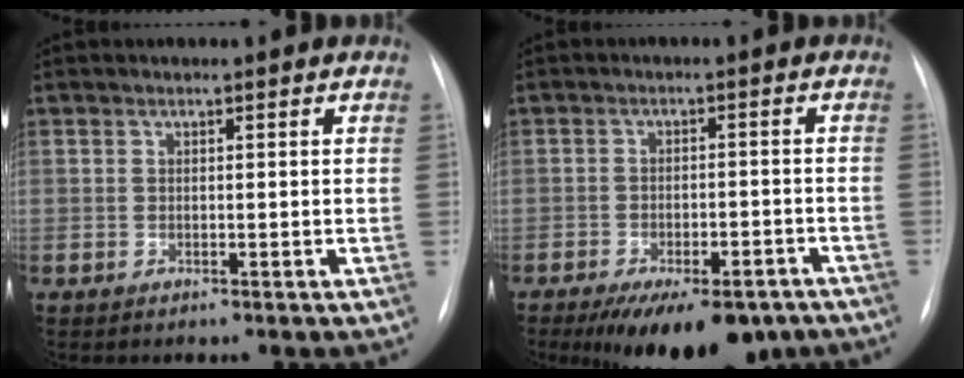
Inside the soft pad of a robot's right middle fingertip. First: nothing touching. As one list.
[{"total": 13.9, "force": [-10.2, 5.4, 7.6], "torque": [-0.099, -0.005, -0.140]}]